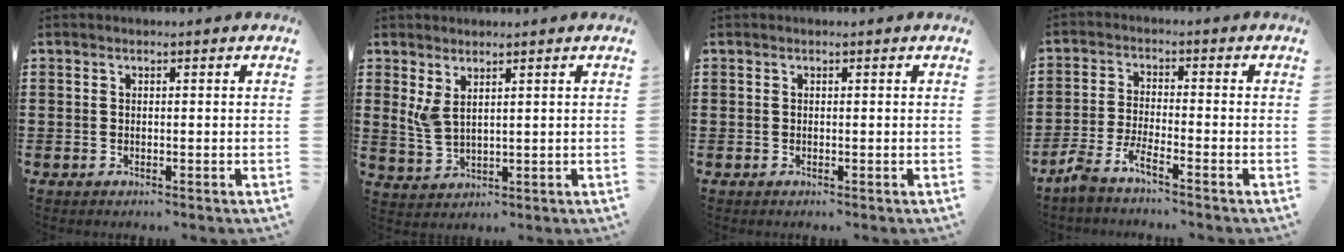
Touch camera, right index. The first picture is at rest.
{"total": 3.6, "force": [2.1, 1.2, 2.6], "torque": [-0.064, -0.002, 0.037]}
{"total": 0.0}
{"total": 4.2, "force": [-3.6, -0.1, 2.3], "torque": [-0.067, -0.015, -0.074]}